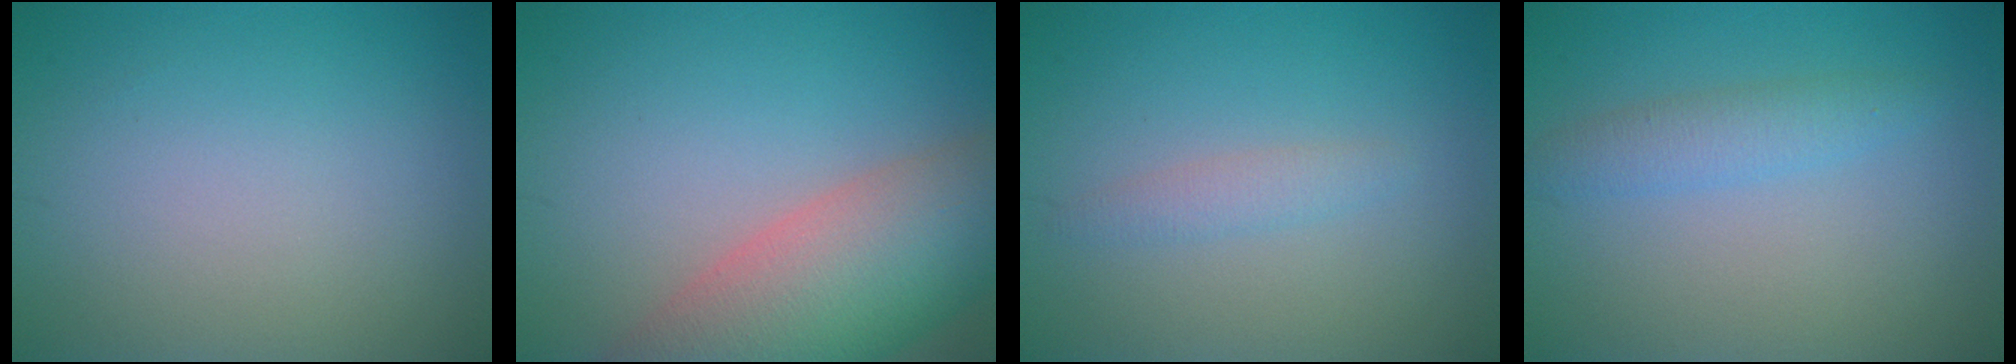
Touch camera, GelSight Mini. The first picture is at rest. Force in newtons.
{"total": 10.3, "press": 10.3, "slide": 1.0}
{"total": 1.4, "press": 1.4, "slide": 0.1}
{"total": 2.3, "press": 2.3, "slide": 0.1}